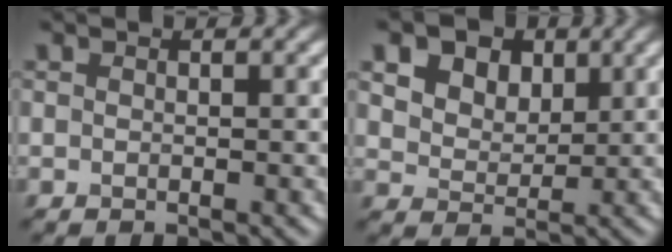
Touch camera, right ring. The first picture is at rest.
{"total": 10.7, "force": [5.6, 7.3, 5.5], "torque": [-0.107, 0.033, 0.080]}